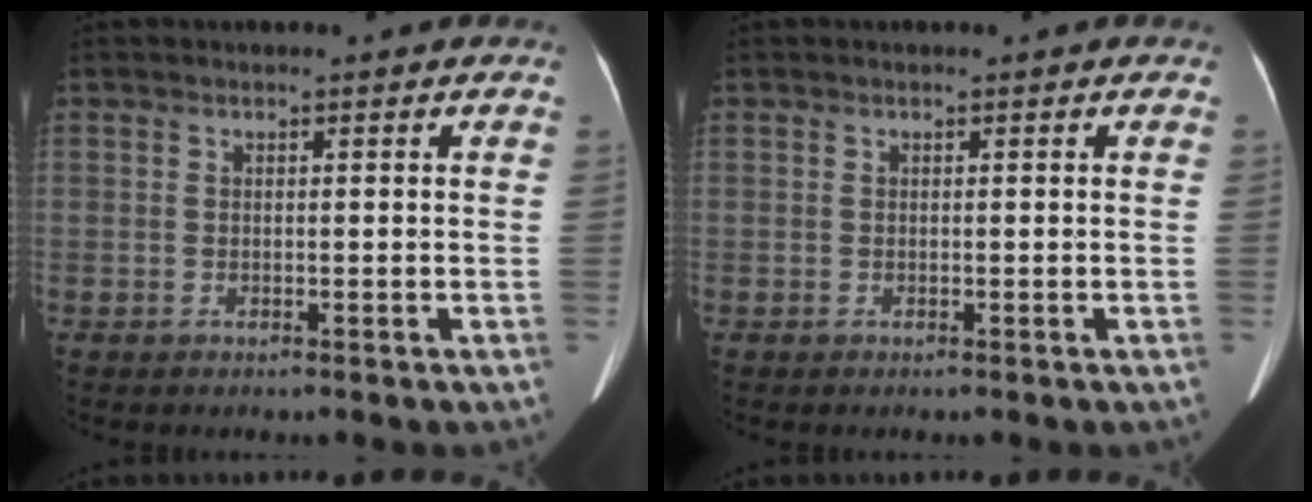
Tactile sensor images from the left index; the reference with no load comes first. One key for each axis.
{"total": 0.0}